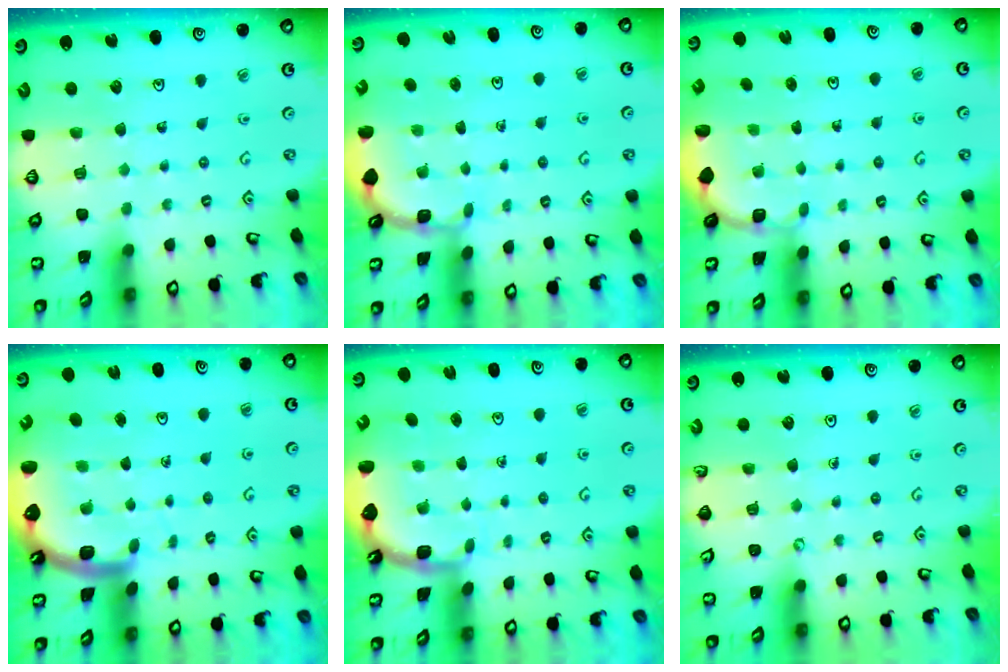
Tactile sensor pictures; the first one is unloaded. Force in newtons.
{"total": 2.0, "press": 2.0, "slide": 0.3}
{"total": 1.8, "press": 1.7, "slide": 0.7}
{"total": 5.4, "press": 5.2, "slide": 1.4}
{"total": 2.5, "press": 1.7, "slide": 1.8}
{"total": 0.0}